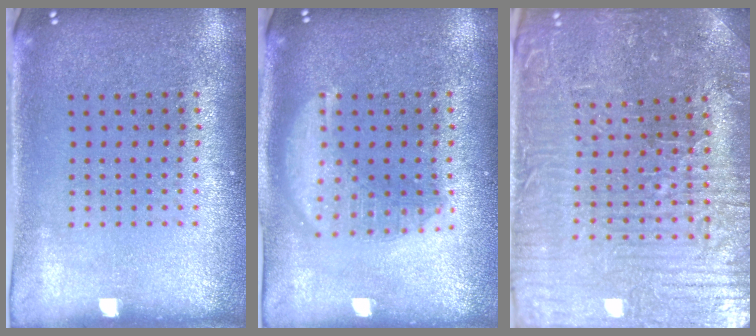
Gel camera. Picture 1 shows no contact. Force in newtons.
{"total": 1.9, "press": 1.9, "slide": 0.2}
{"total": 4.2, "press": 4.1, "slide": 0.6}